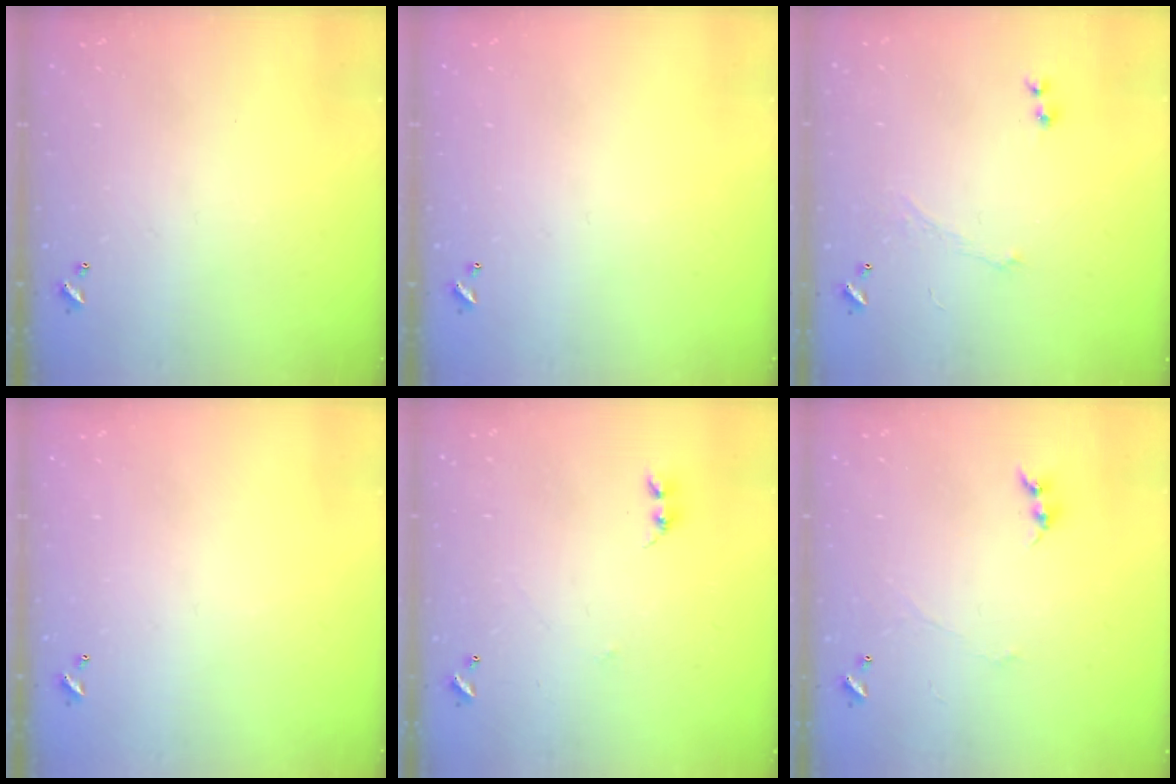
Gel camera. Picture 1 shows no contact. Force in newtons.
{"total": 0.0}
{"total": 1.2, "press": 1.0, "slide": 0.8}
{"total": 0.0}
{"total": 2.5, "press": 2.4, "slide": 0.4}
{"total": 1.5, "press": 1.4, "slide": 0.5}